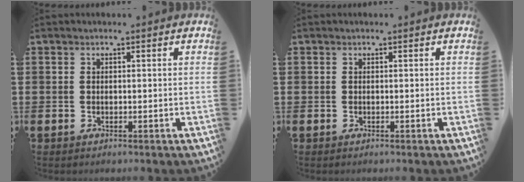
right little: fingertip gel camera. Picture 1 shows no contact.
{"total": 0.0}